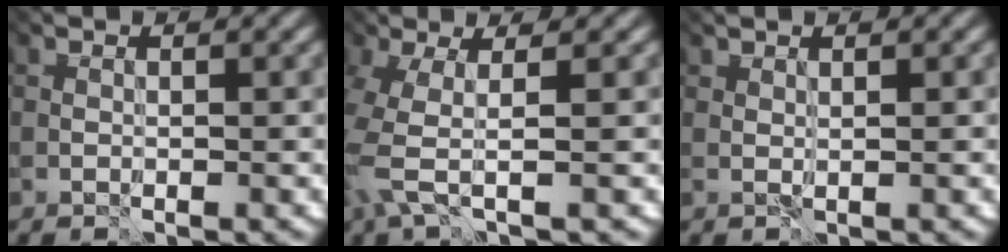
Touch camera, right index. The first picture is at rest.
{"total": 4.4, "force": [-2.3, 1.1, 3.6], "torque": [-0.107, -0.007, -0.040]}
{"total": 1.5, "force": [1.3, 0.4, 0.4], "torque": [-0.006, -0.001, 0.021]}